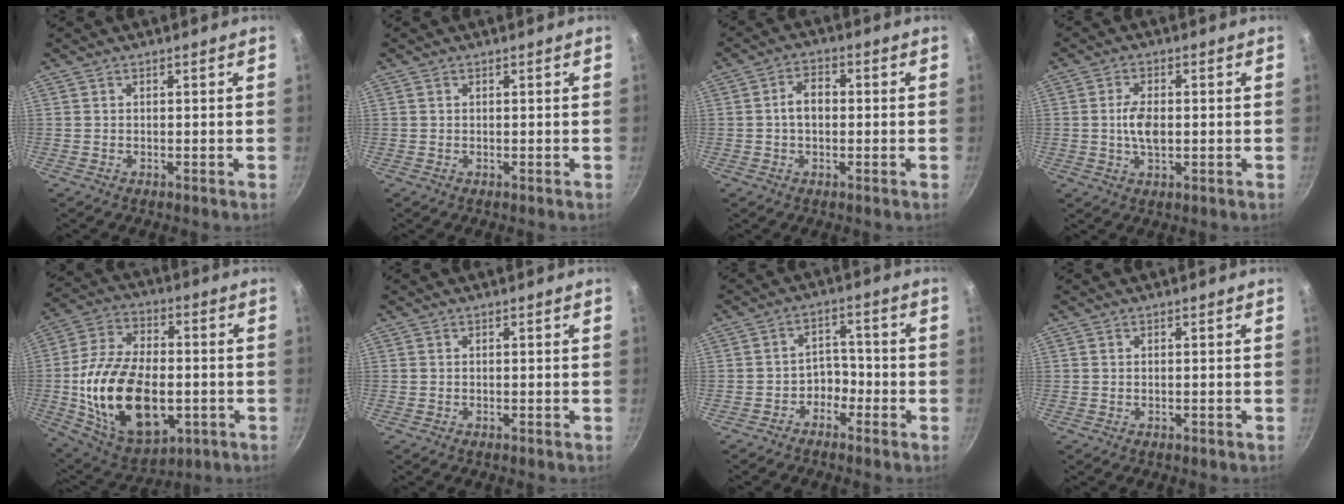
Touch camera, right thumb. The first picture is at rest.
{"total": 0.0}
{"total": 4.8, "force": [-0.1, 3.3, 3.6], "torque": [-0.046, 0.017, -0.006]}
{"total": 5.2, "force": [-0.2, 2.7, 4.4], "torque": [-0.080, 0.004, -0.006]}
{"total": 24.0, "force": [-3.9, 14.2, 19.0], "torque": [-0.338, 0.018, -0.052]}
{"total": 0.0}
{"total": 4.1, "force": [-2.6, 2.9, 1.4], "torque": [0.013, 0.037, -0.043]}
{"total": 0.0}